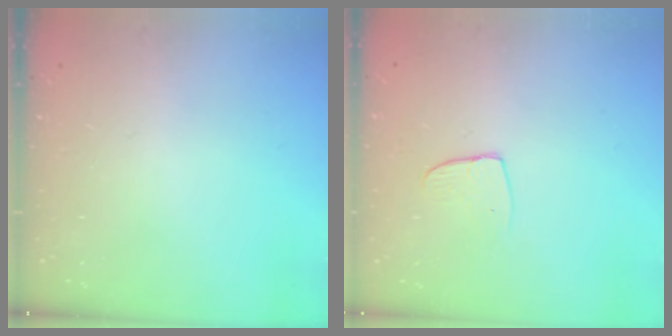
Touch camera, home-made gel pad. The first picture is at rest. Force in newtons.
{"total": 4.3, "press": 4.3, "slide": 0.3}